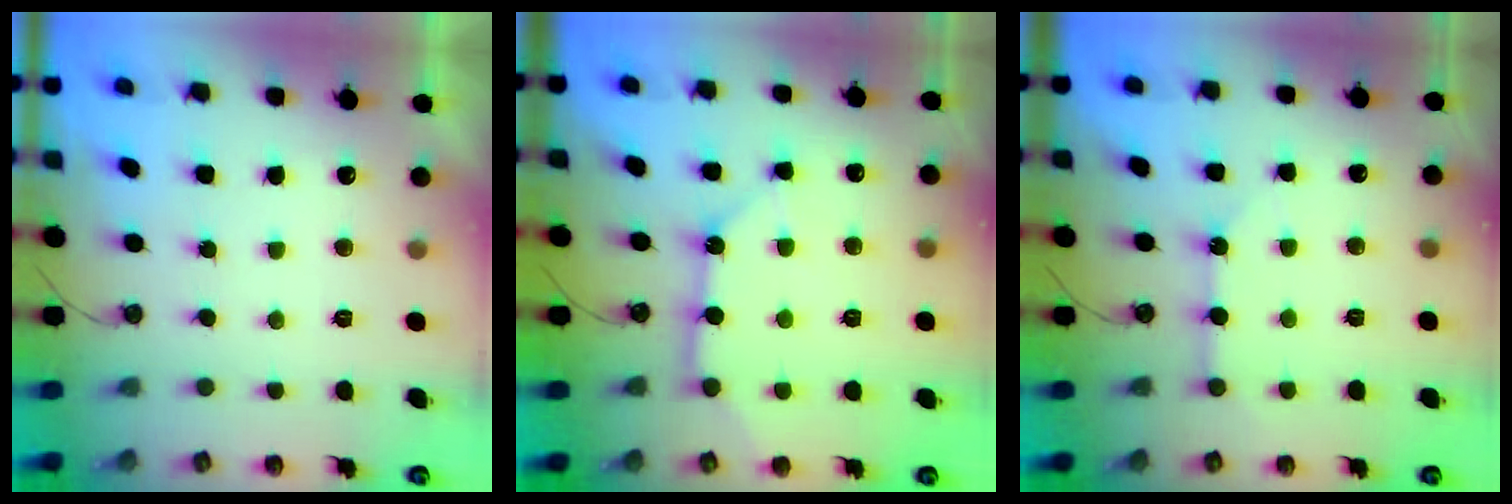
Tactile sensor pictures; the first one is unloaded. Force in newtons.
{"total": 11.9, "press": 11.8, "slide": 1.3}
{"total": 3.9, "press": 3.9, "slide": 0.4}